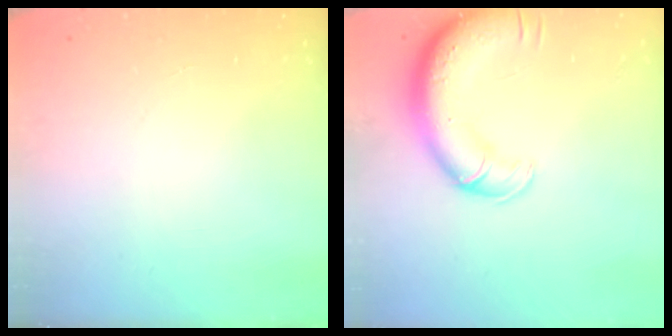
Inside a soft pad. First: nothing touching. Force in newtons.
{"total": 14.4, "press": 14.0, "slide": 3.4}